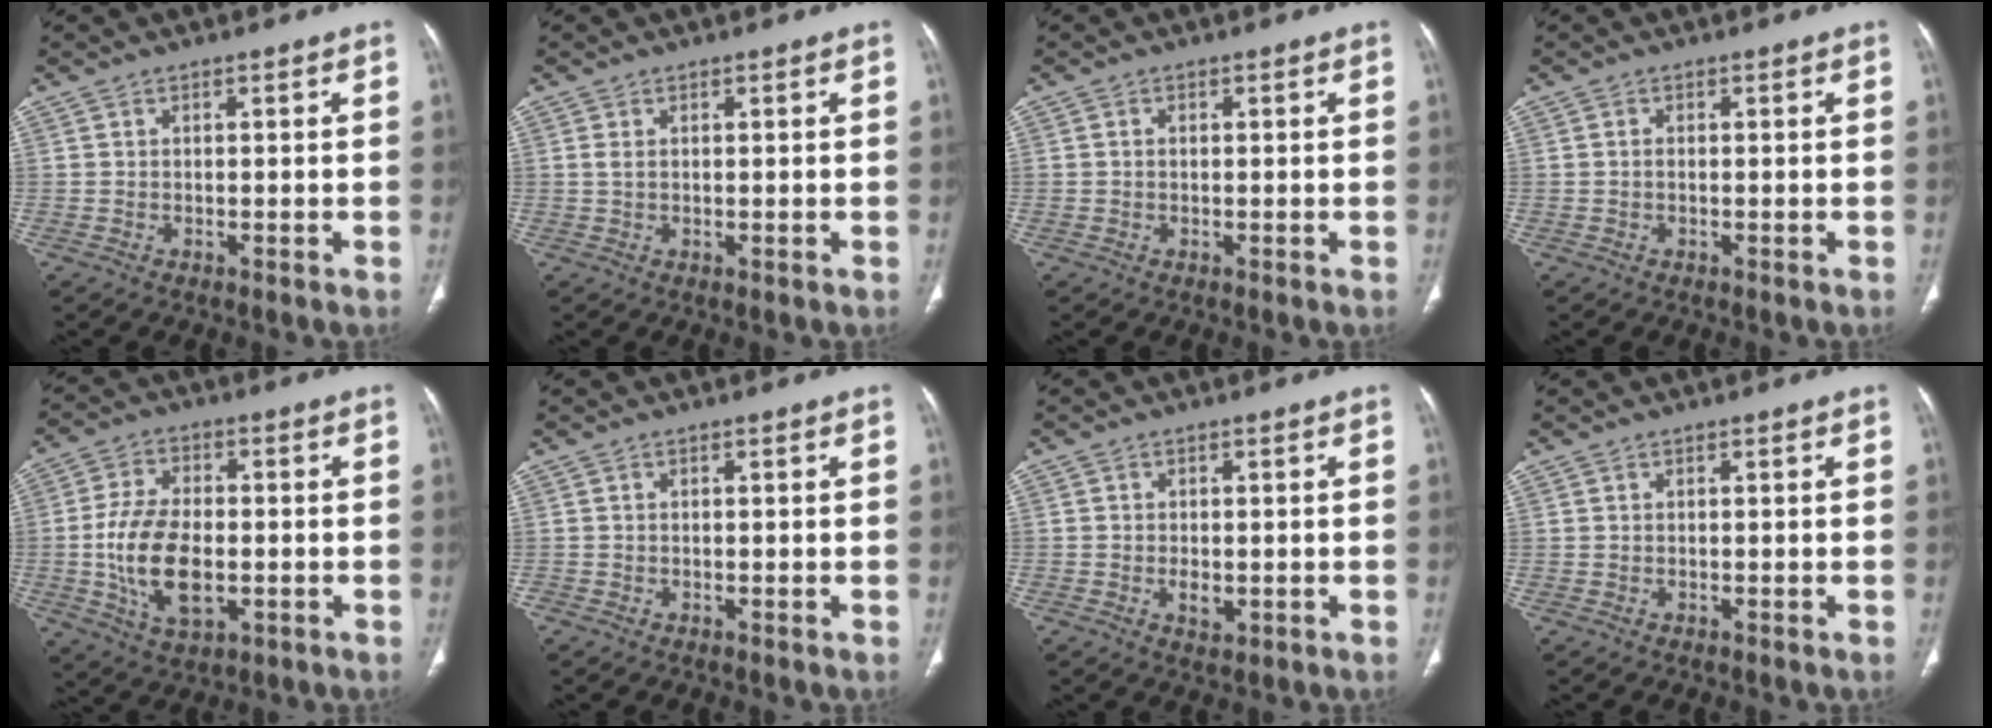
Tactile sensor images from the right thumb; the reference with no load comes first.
{"total": 1.1, "force": [0.3, 0.5, 0.9], "torque": [-0.025, 0.000, 0.010]}
{"total": 0.7, "force": [0.1, 0.5, 0.4], "torque": [-0.009, 0.002, 0.002]}
{"total": 0.6, "force": [0.0, 0.4, 0.5], "torque": [-0.011, 0.001, -0.001]}
{"total": 13.4, "force": [-2.0, 7.7, 10.8], "torque": [-0.193, 0.003, -0.030]}
{"total": 0.0}
{"total": 2.7, "force": [-0.6, 1.8, 1.9], "torque": [-0.024, 0.001, -0.005]}
{"total": 0.0}